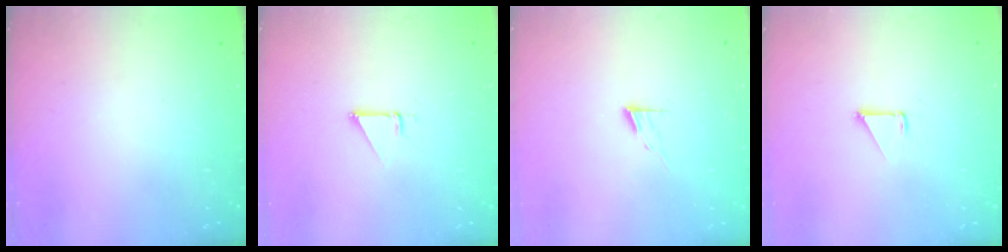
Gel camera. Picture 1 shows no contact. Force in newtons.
{"total": 2.3, "press": 2.3, "slide": 0.1}
{"total": 6.0, "press": 5.9, "slide": 0.6}
{"total": 1.3, "press": 1.3, "slide": 0.1}